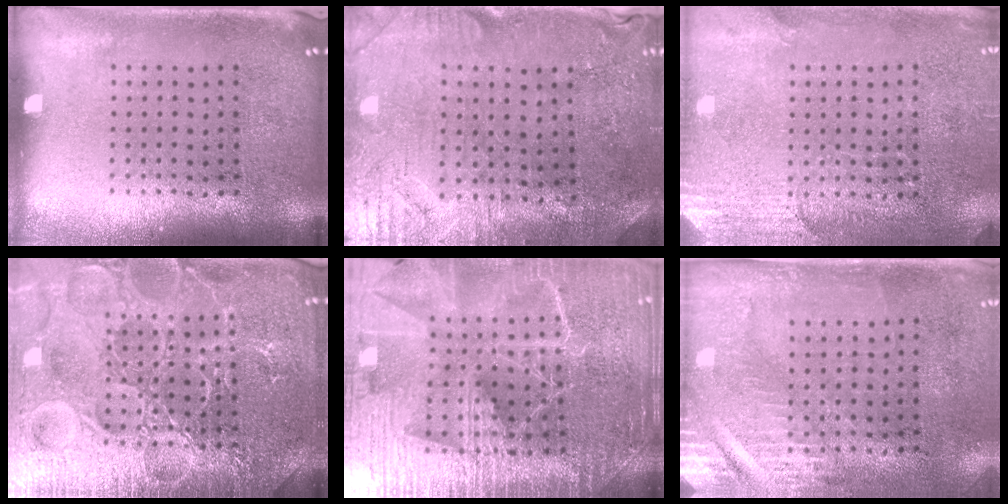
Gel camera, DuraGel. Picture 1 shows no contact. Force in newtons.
{"total": 0.8, "press": 0.6, "slide": 0.5}
{"total": 2.6, "press": 2.3, "slide": 1.2}
{"total": 7.4, "press": 7.4, "slide": 0.9}
{"total": 4.9, "press": 4.5, "slide": 2.0}
{"total": 3.0, "press": 2.5, "slide": 1.6}